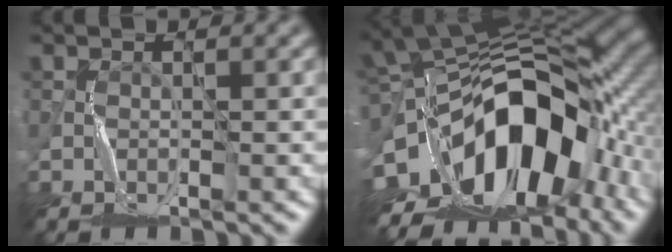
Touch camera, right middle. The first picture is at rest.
{"total": 16.6, "force": [-6.3, 9.5, 12.1], "torque": [-0.181, 0.004, -0.110]}